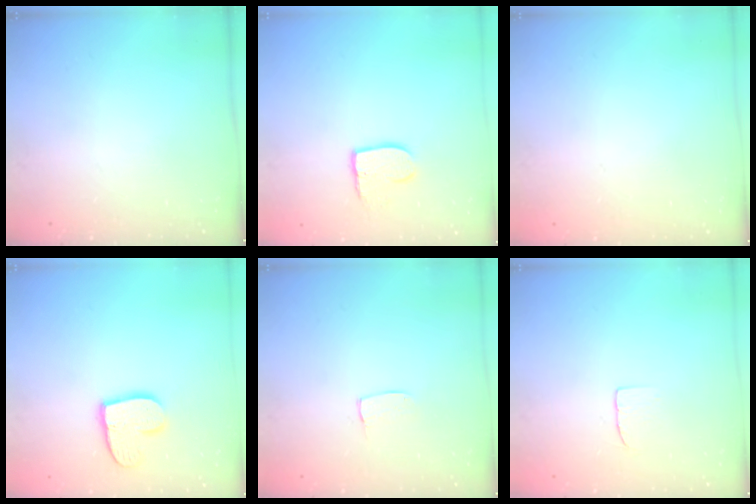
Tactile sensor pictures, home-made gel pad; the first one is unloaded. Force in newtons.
{"total": 8.4, "press": 8.4, "slide": 0.6}
{"total": 0.0}
{"total": 11.5, "press": 11.4, "slide": 0.9}
{"total": 4.1, "press": 4.0, "slide": 0.2}
{"total": 3.9, "press": 3.9, "slide": 0.3}